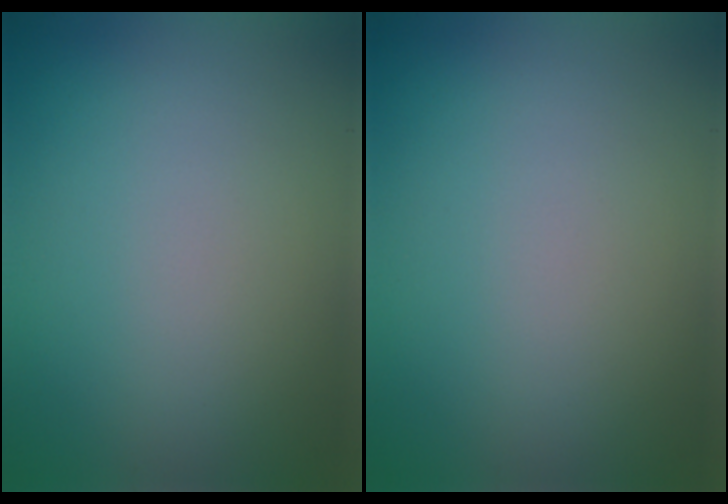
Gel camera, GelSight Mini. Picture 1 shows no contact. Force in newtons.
{"total": 0.0}